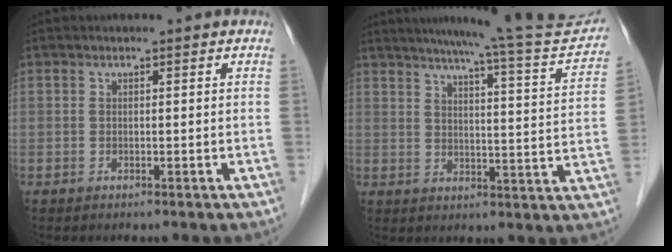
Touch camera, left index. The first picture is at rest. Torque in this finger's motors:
{"motor_torque": [0.27, -0.42, 0.24, 0.06]}